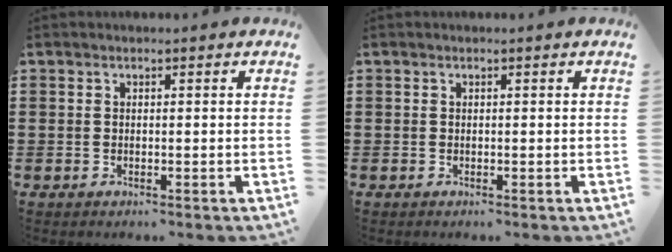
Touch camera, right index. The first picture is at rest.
{"total": 0.0}